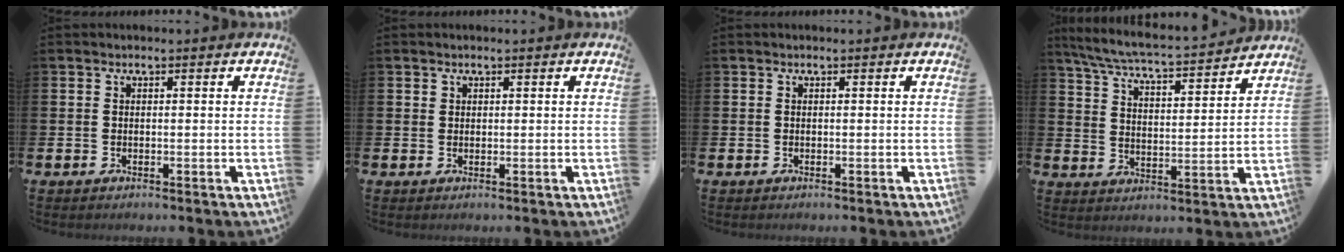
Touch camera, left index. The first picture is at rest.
{"total": 0.8, "force": [0.6, 0.5, 0.0], "torque": [0.009, -0.001, 0.010]}
{"total": 0.0}
{"total": 6.3, "force": [6.0, 0.3, 2.0], "torque": [-0.069, -0.047, 0.101]}